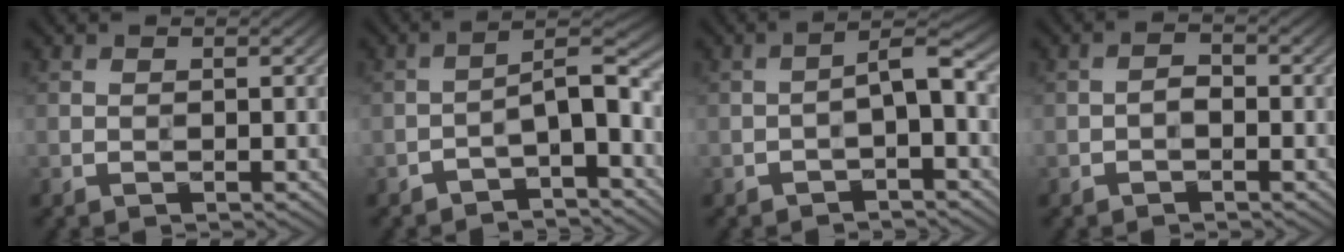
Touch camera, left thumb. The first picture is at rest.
{"total": 5.3, "force": [-2.9, 1.5, 4.2], "torque": [-0.062, 0.016, -0.055]}
{"total": 3.2, "force": [-1.2, 0.8, 2.9], "torque": [-0.046, 0.014, -0.027]}
{"total": 1.5, "force": [-0.7, 0.8, 1.1], "torque": [-0.017, 0.006, -0.017]}